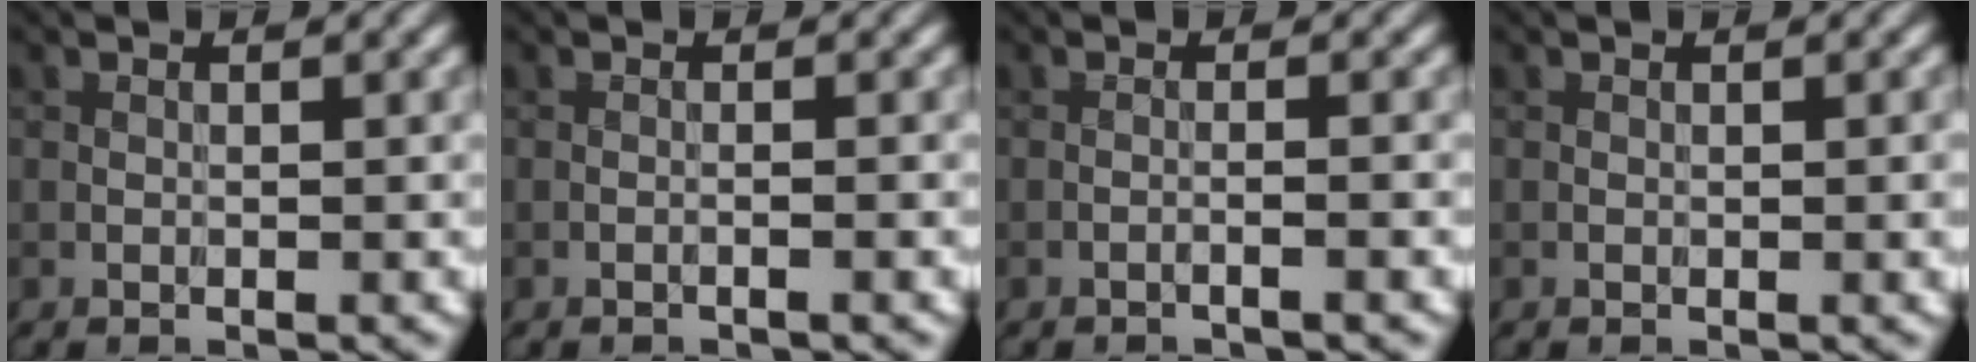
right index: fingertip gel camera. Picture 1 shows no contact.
{"total": 0.8, "force": [-0.3, 0.2, 0.8], "torque": [-0.009, -0.001, -0.014]}
{"total": 1.2, "force": [-0.5, 0.2, 1.0], "torque": [-0.011, 0.005, -0.018]}
{"total": 0.7, "force": [0.0, 0.1, 0.6], "torque": [-0.007, 0.000, 0.002]}